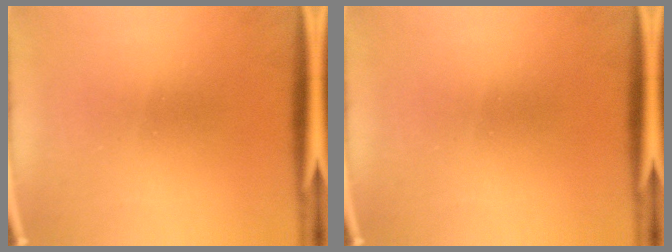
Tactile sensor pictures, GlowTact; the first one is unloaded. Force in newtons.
{"total": 0.0}